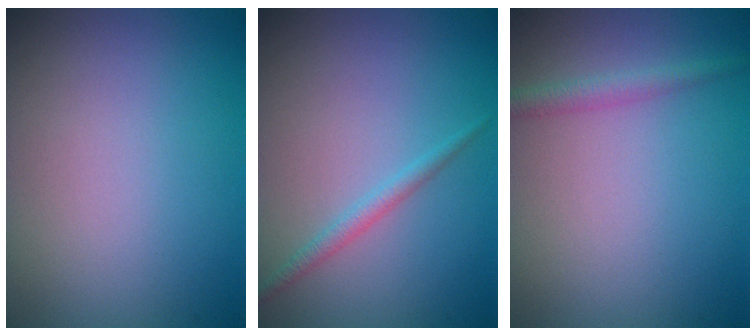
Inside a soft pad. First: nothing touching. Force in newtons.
{"total": 1.3, "press": 1.3, "slide": 0.1}
{"total": 1.7, "press": 1.7, "slide": 0.1}